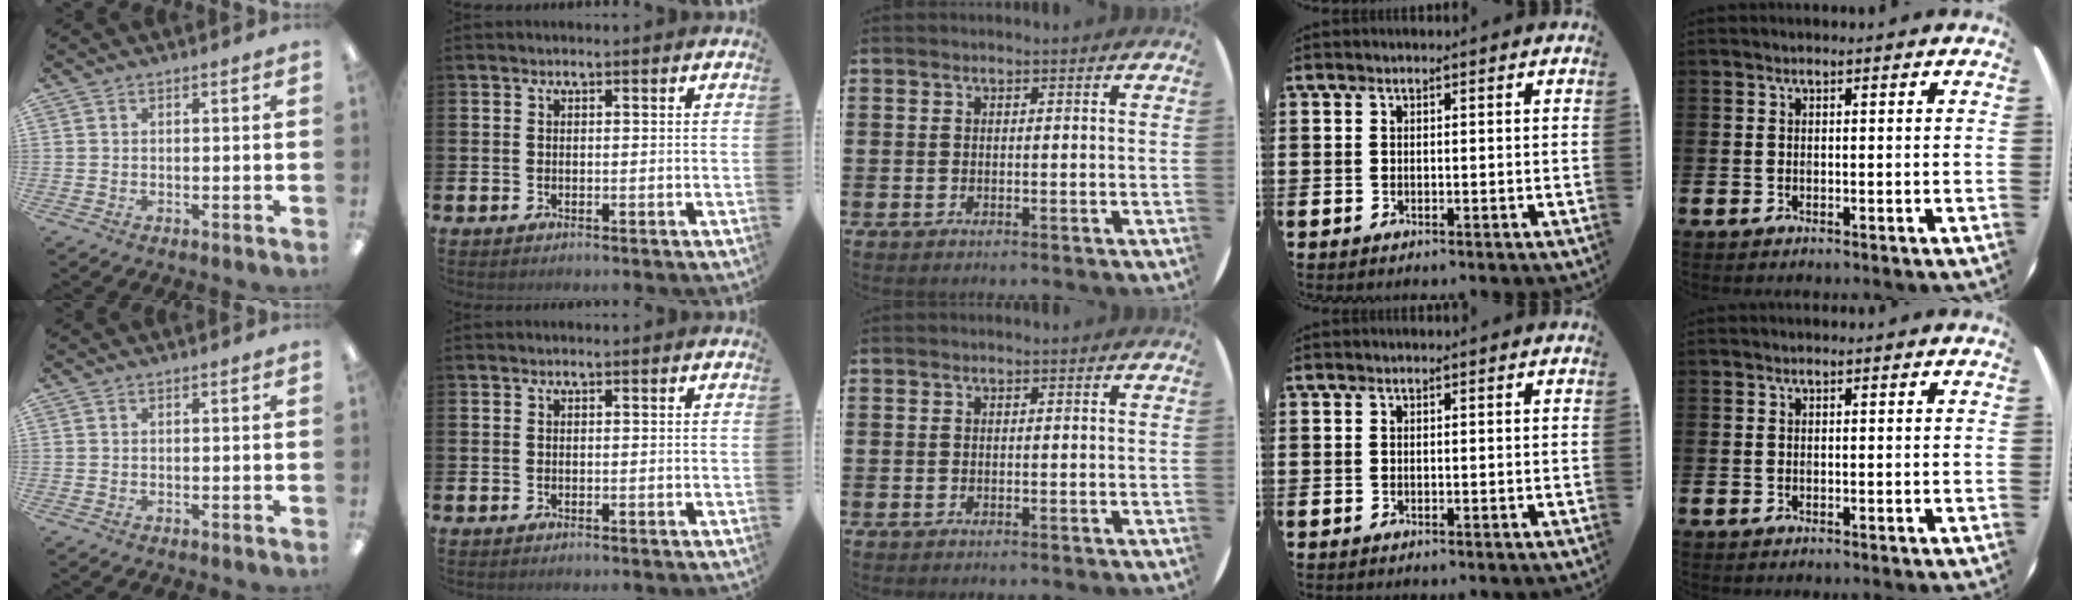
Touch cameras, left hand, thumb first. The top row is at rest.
{}